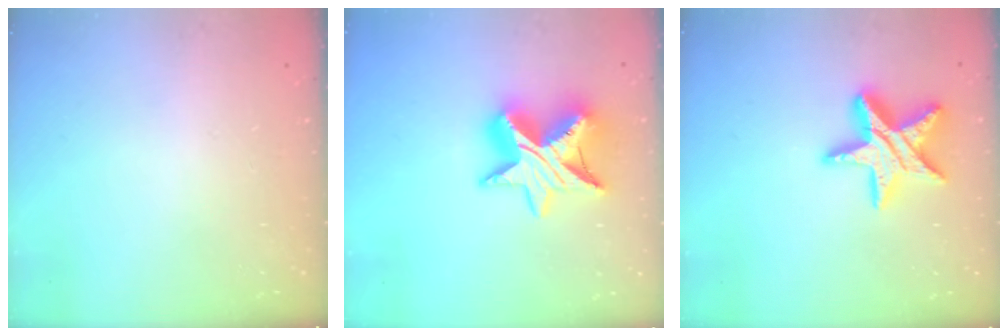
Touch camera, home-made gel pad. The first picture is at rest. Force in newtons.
{"total": 16.2, "press": 16.2, "slide": 1.1}
{"total": 16.4, "press": 16.4, "slide": 1.3}